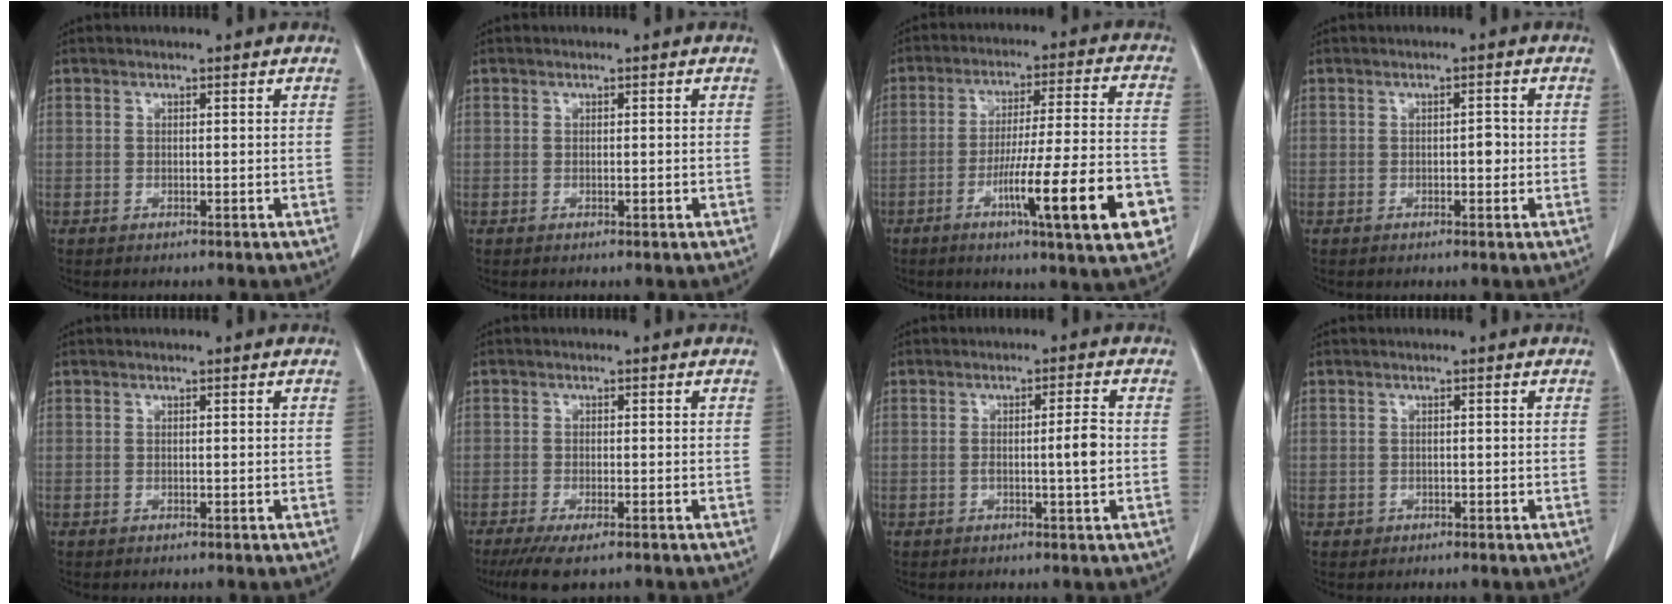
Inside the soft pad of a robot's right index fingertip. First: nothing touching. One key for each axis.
{"total": 0.6, "fx": -0.2, "fy": 0.1, "fz": 0.6, "tx": -0.010, "ty": -0.001, "tz": 0.000}
{"total": 18.2, "fx": -7.4, "fy": 1.0, "fz": 16.6, "tx": -0.217, "ty": -0.003, "tz": -0.107}
{"total": 1.6, "fx": -0.2, "fy": 0.8, "fz": 1.4, "tx": -0.016, "ty": 0.004, "tz": -0.004}
{"total": 0.0}
{"total": 5.8, "fx": -4.3, "fy": 1.0, "fz": 3.8, "tx": -0.062, "ty": -0.015, "tz": -0.068}
{"total": 3.7, "fx": -0.5, "fy": -0.1, "fz": 3.7, "tx": -0.061, "ty": 0.001, "tz": -0.008}
{"total": 1.0, "fx": -0.4, "fy": 0.9, "fz": 0.0, "tx": -0.002, "ty": 0.005, "tz": -0.008}